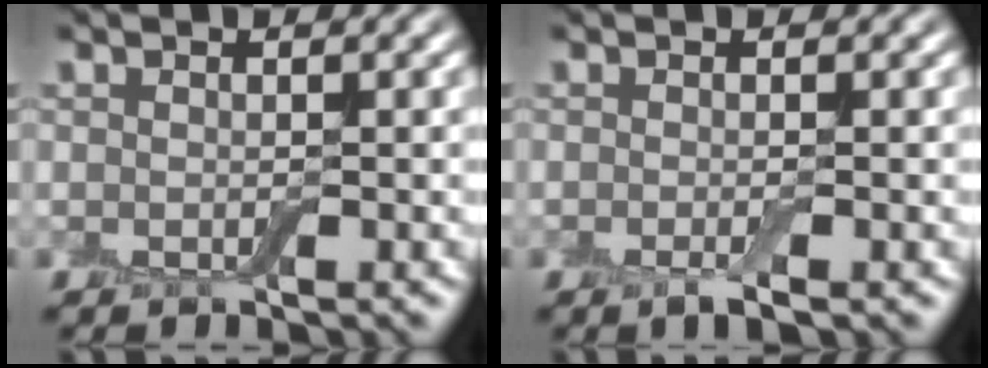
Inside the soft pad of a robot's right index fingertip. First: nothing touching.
{"total": 1.3, "force": [-0.6, 0.2, 1.2], "torque": [-0.021, -0.007, -0.012]}